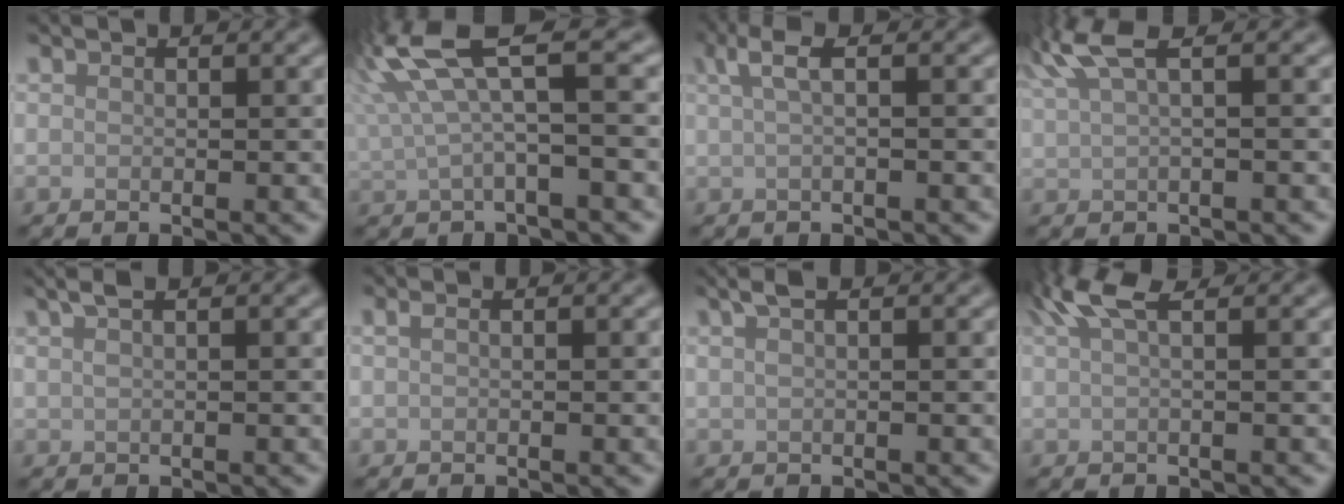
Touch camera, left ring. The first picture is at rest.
{"total": 6.8, "force": [3.0, 1.3, 6.0], "torque": [-0.127, 0.014, 0.053]}
{"total": 2.7, "force": [0.9, 0.7, 2.4], "torque": [-0.039, 0.008, 0.015]}
{"total": 4.2, "force": [2.4, 1.0, 3.3], "torque": [-0.069, 0.019, 0.044]}
{"total": 2.2, "force": [1.3, 0.7, 1.6], "torque": [-0.027, 0.004, 0.014]}
{"total": 0.7, "force": [0.2, 0.2, 0.6], "torque": [-0.013, 0.007, 0.004]}
{"total": 1.9, "force": [0.9, 0.6, 1.5], "torque": [-0.027, 0.004, 0.012]}
{"total": 3.3, "force": [1.9, 0.7, 2.6], "torque": [-0.045, 0.011, 0.034]}